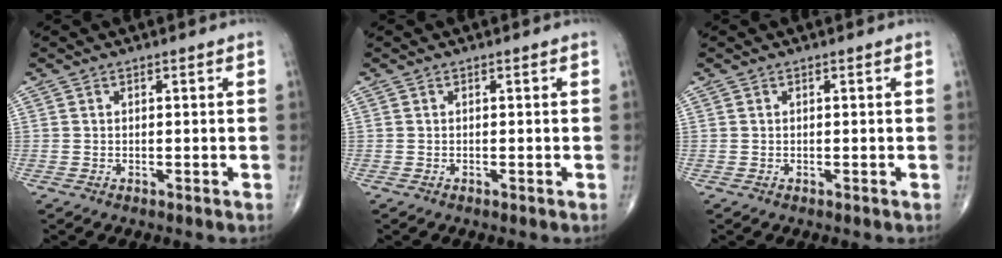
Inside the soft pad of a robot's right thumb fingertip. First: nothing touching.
{"total": 0.0}
{"total": 0.0}